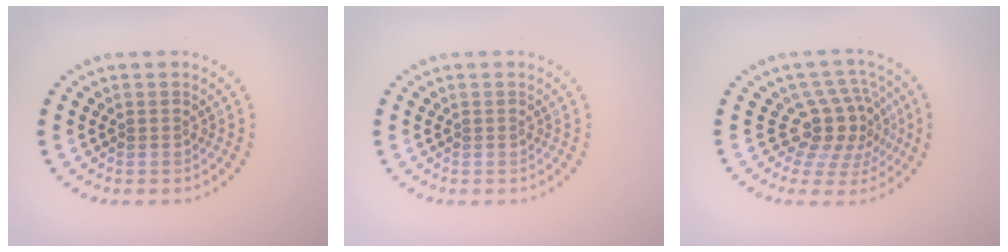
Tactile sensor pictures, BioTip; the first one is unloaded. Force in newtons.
{"total": 0.0}
{"total": 4.3, "press": 3.4, "slide": 2.7}